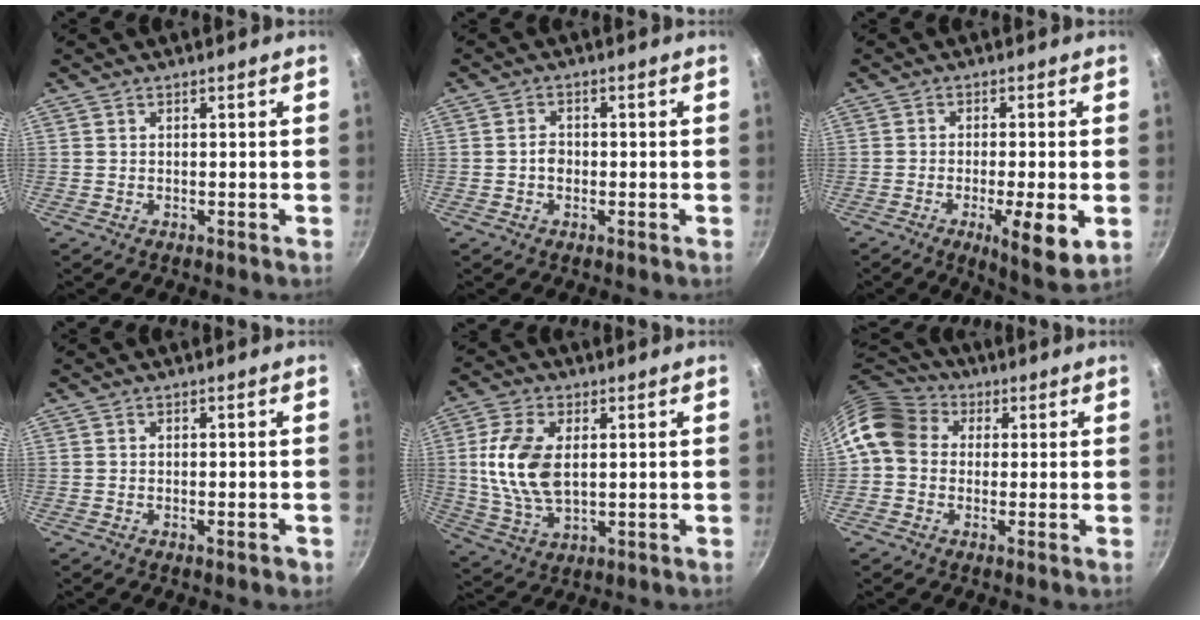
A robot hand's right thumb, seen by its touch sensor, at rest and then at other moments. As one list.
[{"total": 2.2, "force": [-0.4, 1.8, 1.2], "torque": [-0.010, 0.010, -0.006]}, {"total": 9.4, "force": [-2.8, 2.1, 8.8], "torque": [-0.136, -0.001, -0.038]}, {"total": 1.6, "force": [-0.8, 0.5, 1.3], "torque": [-0.023, 0.004, -0.015]}, {"total": 12.5, "force": [1.6, 7.2, 10.1], "torque": [-0.195, -0.007, 0.034]}, {"total": 11.1, "force": [1.7, 9.3, 5.8], "torque": [-0.089, 0.024, 0.011]}]